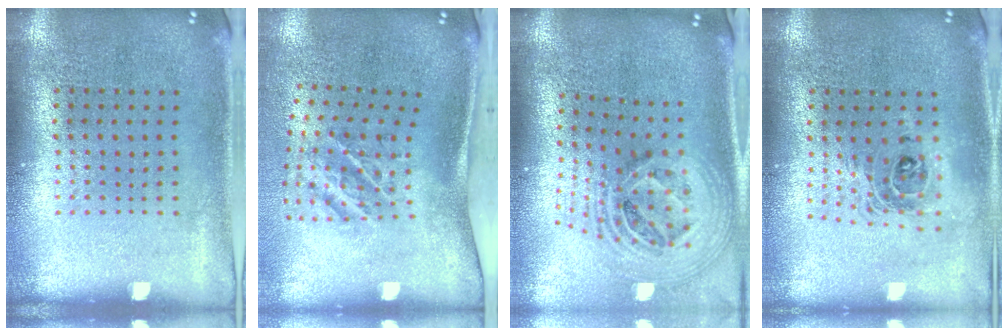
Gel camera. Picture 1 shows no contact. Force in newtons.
{"total": 2.3, "press": 1.3, "slide": 1.9}
{"total": 2.8, "press": 2.0, "slide": 1.9}
{"total": 1.7, "press": 1.4, "slide": 1.0}